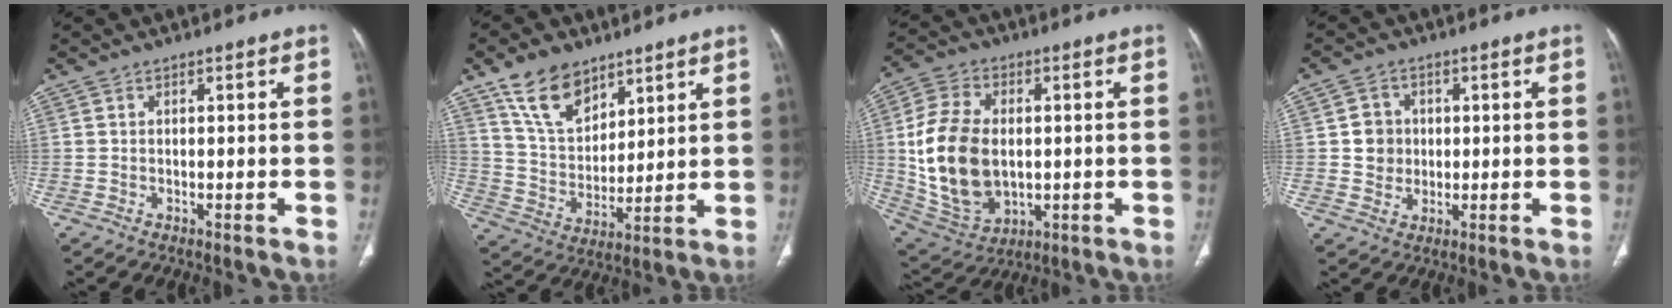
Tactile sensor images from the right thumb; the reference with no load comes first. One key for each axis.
{"total": 12.4, "fx": 8.1, "fy": 7.3, "fz": 6.0, "tx": -0.080, "ty": -0.042, "tz": 0.157}
{"total": 19.1, "fx": -0.1, "fy": 12.6, "fz": 14.3, "tx": -0.269, "ty": -0.002, "tz": 0.016}
{"total": 5.4, "fx": 0.4, "fy": 5.1, "fz": 1.8, "tx": -0.004, "ty": 0.004, "tz": 0.005}